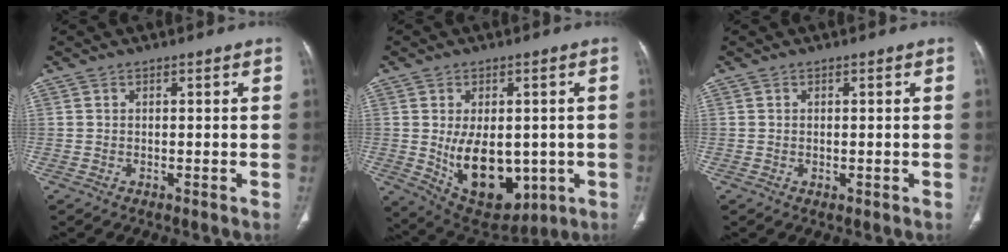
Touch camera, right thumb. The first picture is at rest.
{"total": 15.0, "force": [-1.7, 9.4, 11.6], "torque": [-0.144, -0.013, 0.008]}
{"total": 0.5, "force": [-0.1, 0.3, 0.4], "torque": [-0.010, -0.003, 0.003]}